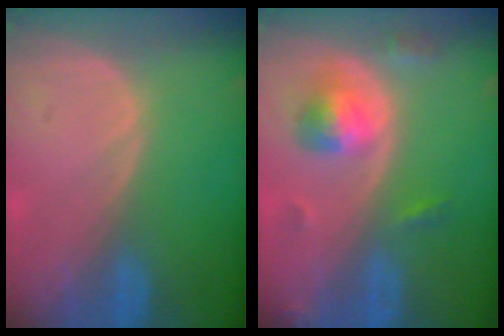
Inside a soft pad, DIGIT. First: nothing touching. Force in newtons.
{"total": 5.3, "press": 5.1, "slide": 1.5}